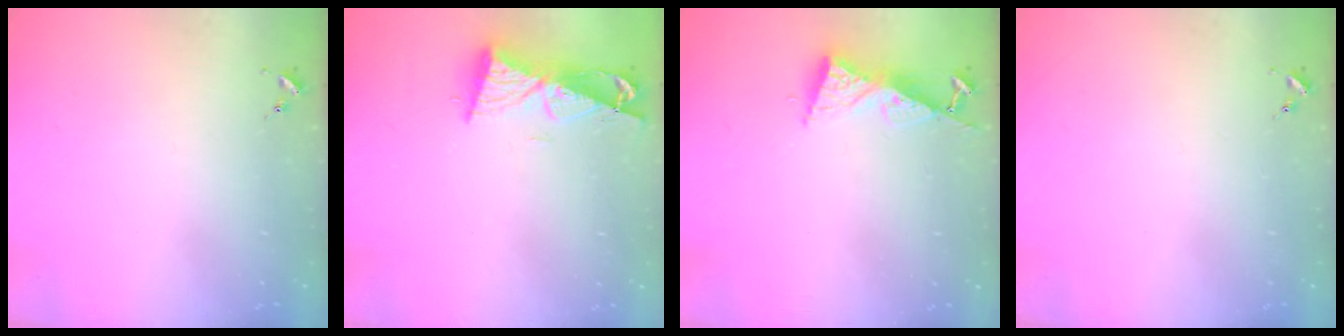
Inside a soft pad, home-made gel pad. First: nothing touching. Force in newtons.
{"total": 8.9, "press": 8.9, "slide": 1.1}
{"total": 8.6, "press": 8.6, "slide": 0.6}
{"total": 0.0}